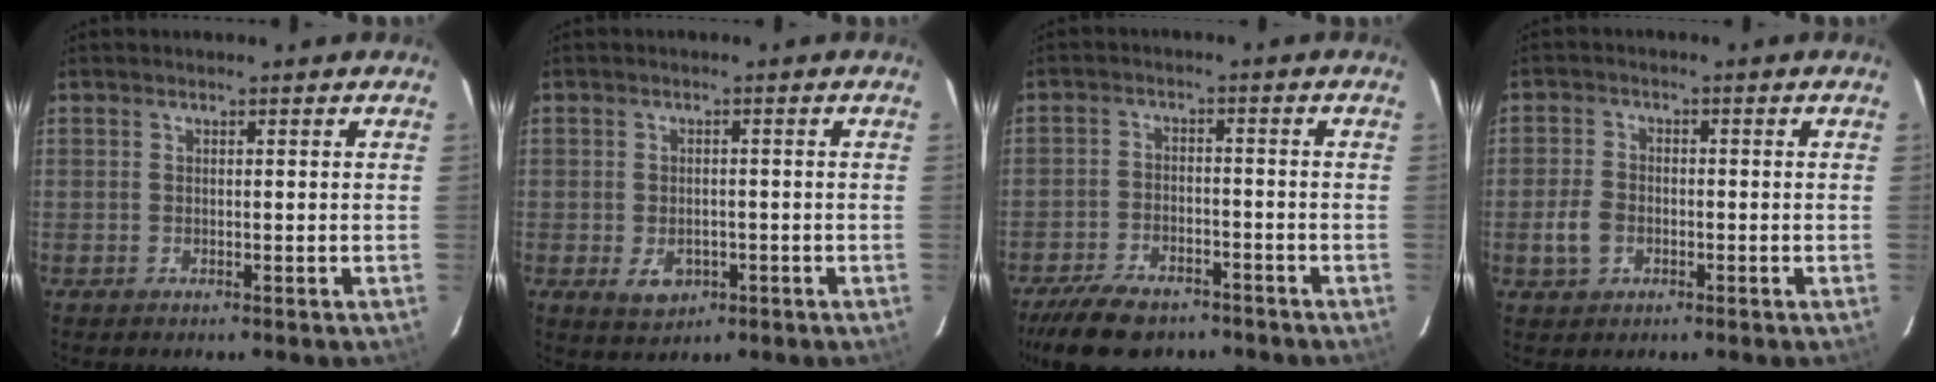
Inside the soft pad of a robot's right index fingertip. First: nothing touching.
{"total": 4.7, "force": [-1.6, 3.6, 2.6], "torque": [-0.053, -0.006, -0.014]}
{"total": 11.8, "force": [-9.1, 5.2, 5.3], "torque": [-0.131, -0.003, -0.145]}
{"total": 4.8, "force": [-1.7, 3.6, 2.7], "torque": [-0.067, 0.006, -0.028]}